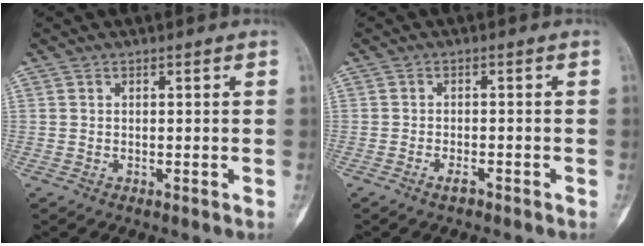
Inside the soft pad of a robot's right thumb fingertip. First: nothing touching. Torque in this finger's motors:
{"motor_torque": [-0.35, -0.04, 0.03, 0.18, -0.02]}